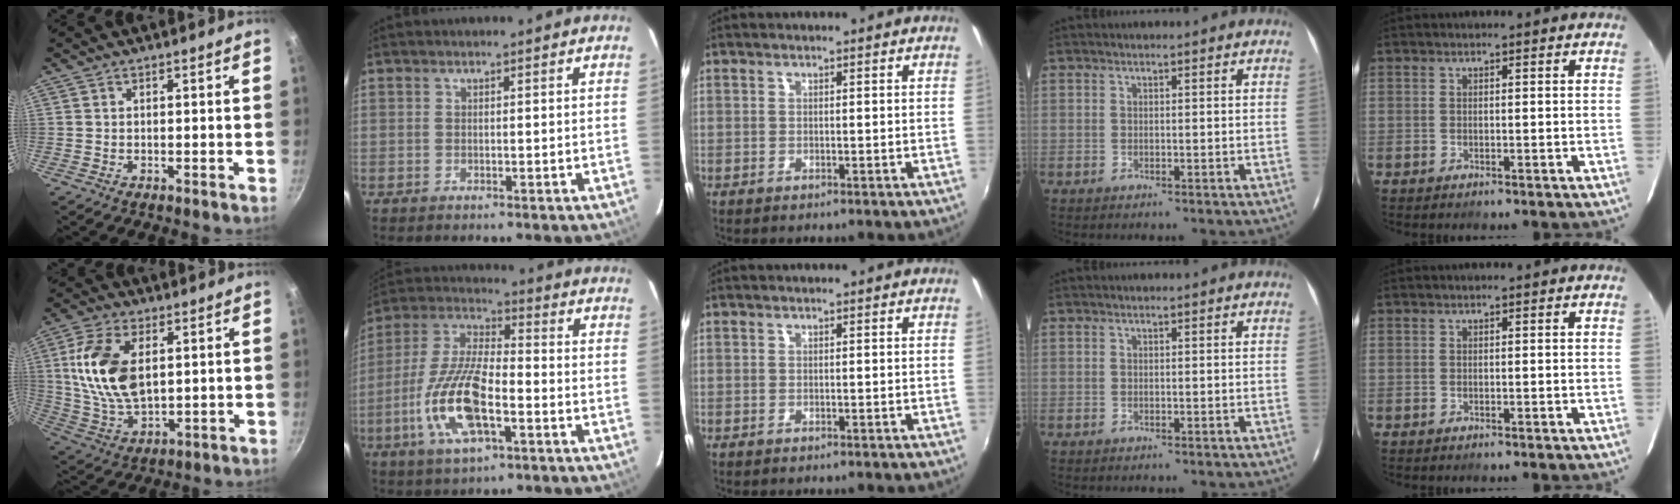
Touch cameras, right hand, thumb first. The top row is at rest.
{"thumb": {"total": 15.1, "force": [3.0, 8.6, 12.0], "torque": [-0.222, -0.012, 0.065]}, "index": {"total": 15.9, "force": [-5.6, 5.7, 13.8], "torque": [-0.293, -0.009, -0.108]}}